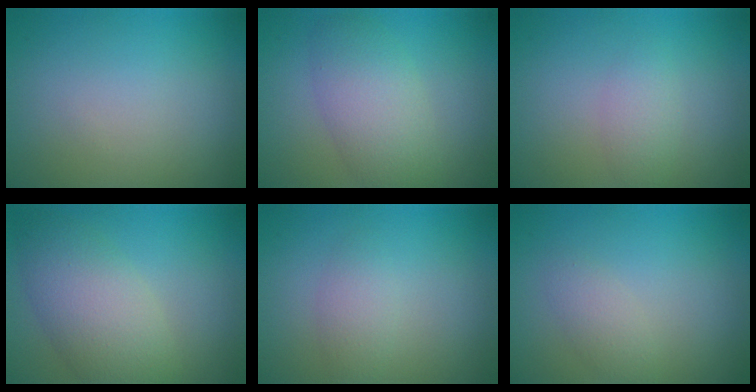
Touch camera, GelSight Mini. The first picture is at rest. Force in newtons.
{"total": 4.7, "press": 4.7, "slide": 0.3}
{"total": 1.7, "press": 1.7, "slide": 0.1}
{"total": 6.1, "press": 6.1, "slide": 0.1}
{"total": 1.8, "press": 1.8, "slide": 0.0}
{"total": 1.6, "press": 1.6, "slide": 0.2}